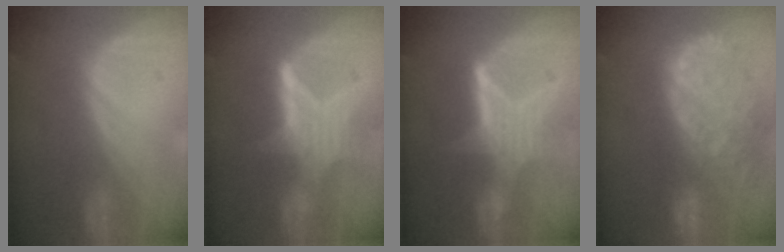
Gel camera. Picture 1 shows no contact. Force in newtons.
{"total": 6.3, "press": 6.3, "slide": 0.5}
{"total": 6.2, "press": 6.0, "slide": 1.4}
{"total": 13.6, "press": 11.2, "slide": 7.7}